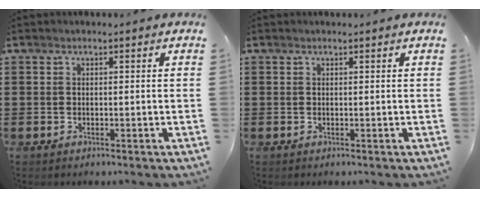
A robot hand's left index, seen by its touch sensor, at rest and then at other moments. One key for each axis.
{"total": 0.0}